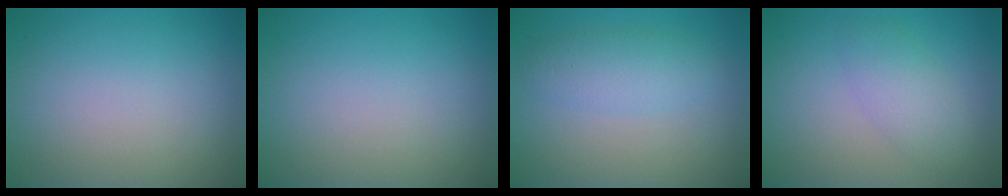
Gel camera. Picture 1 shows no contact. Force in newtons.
{"total": 0.0}
{"total": 2.8, "press": 2.8, "slide": 0.0}
{"total": 2.9, "press": 2.9, "slide": 0.2}